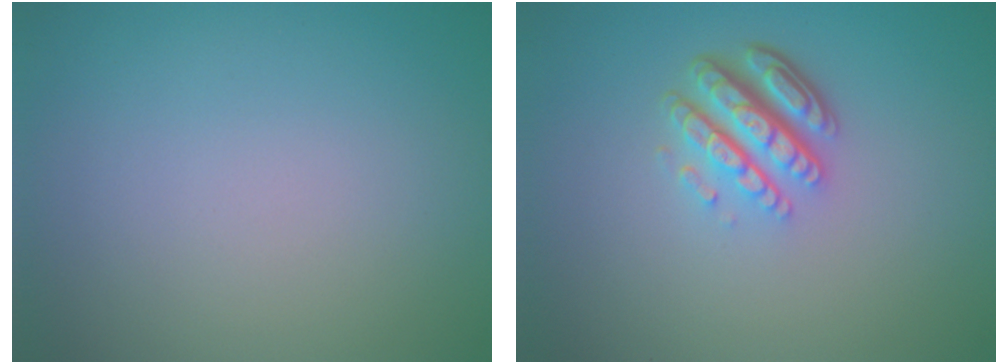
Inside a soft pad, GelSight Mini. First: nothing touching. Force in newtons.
{"total": 4.9, "press": 3.5, "slide": 3.5}